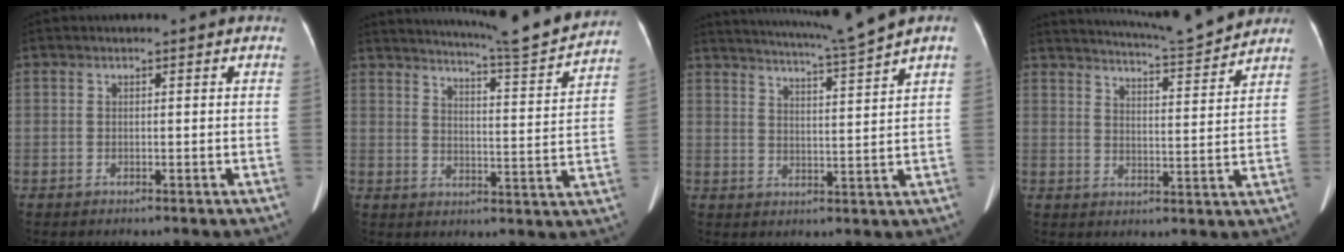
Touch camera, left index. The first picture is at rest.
{"total": 13.2, "force": [12.4, -0.7, 4.4], "torque": [-0.076, -0.029, 0.162]}
{"total": 8.9, "force": [7.6, -2.4, 3.8], "torque": [-0.068, -0.017, 0.120]}
{"total": 10.8, "force": [10.3, -0.6, 3.2], "torque": [-0.058, -0.005, 0.145]}